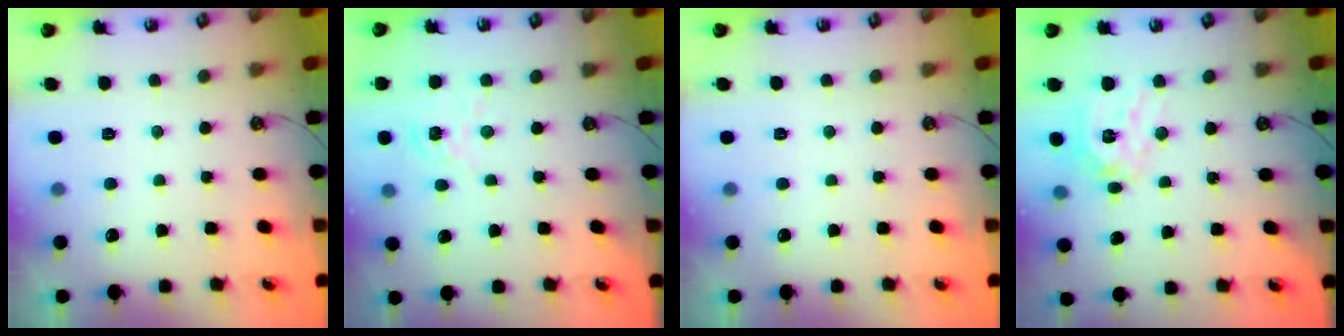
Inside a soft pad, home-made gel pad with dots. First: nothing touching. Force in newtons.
{"total": 1.3, "press": 1.3, "slide": 0.2}
{"total": 0.0}
{"total": 13.1, "press": 13.0, "slide": 2.0}